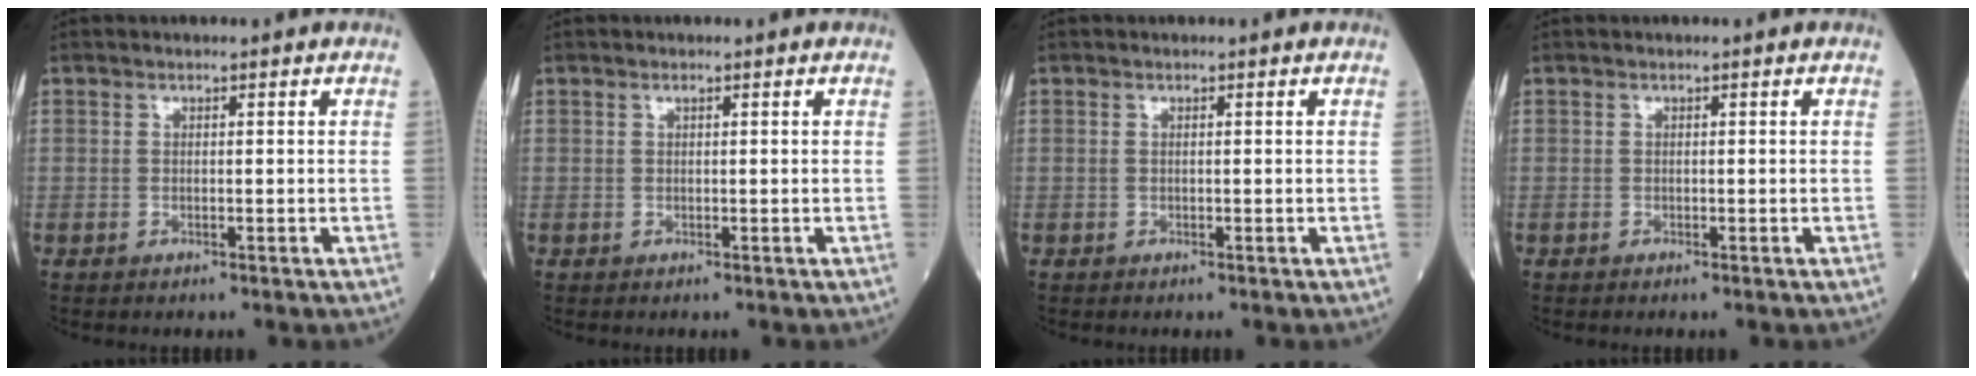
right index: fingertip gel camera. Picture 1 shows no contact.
{"total": 0.0}
{"total": 0.0}
{"total": 0.0}